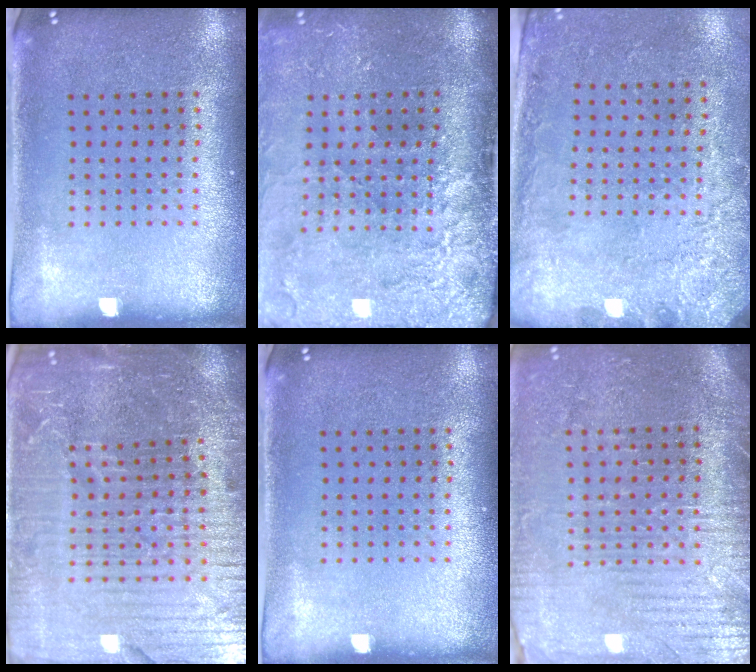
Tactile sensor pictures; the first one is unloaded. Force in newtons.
{"total": 4.6, "press": 3.6, "slide": 2.8}
{"total": 2.7, "press": 2.0, "slide": 1.8}
{"total": 6.5, "press": 5.7, "slide": 3.2}
{"total": 0.0}
{"total": 3.6, "press": 3.4, "slide": 1.2}